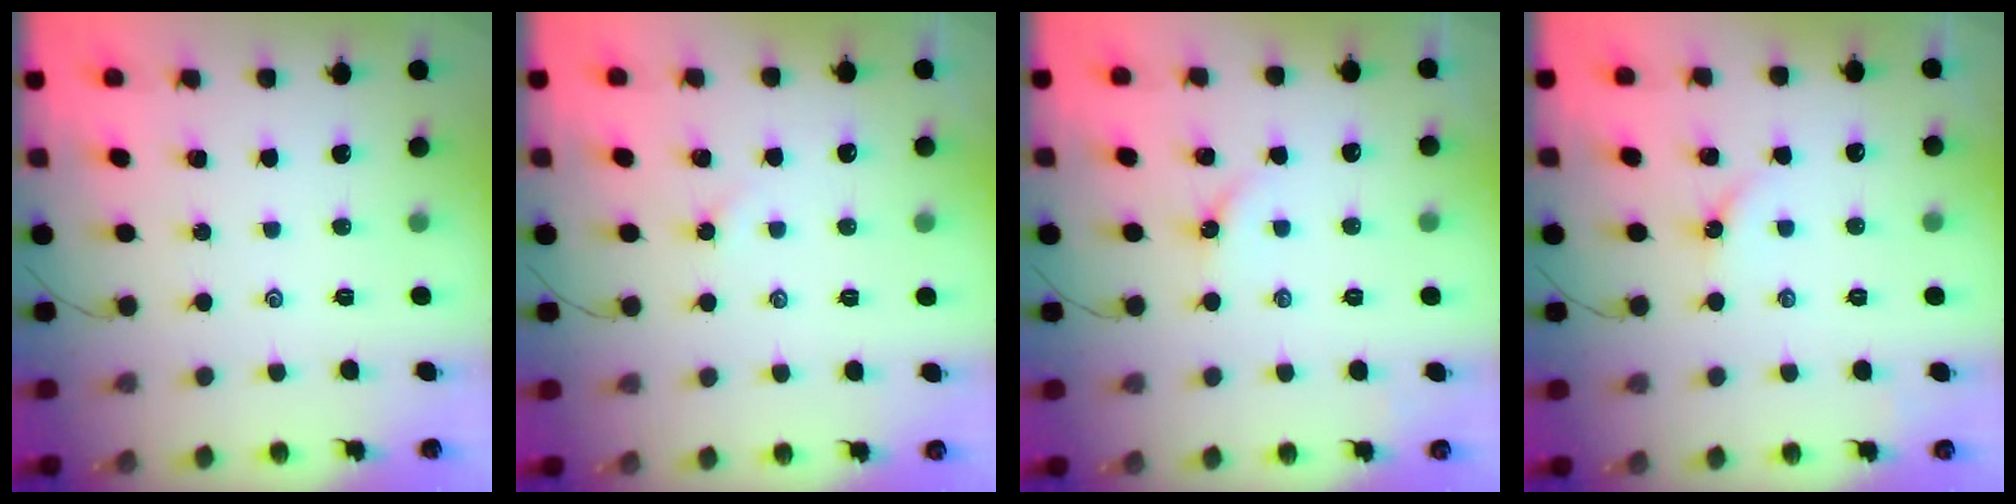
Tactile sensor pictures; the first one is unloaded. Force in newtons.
{"total": 1.7, "press": 1.6, "slide": 0.4}
{"total": 3.0, "press": 3.0, "slide": 0.4}
{"total": 3.0, "press": 3.0, "slide": 0.4}